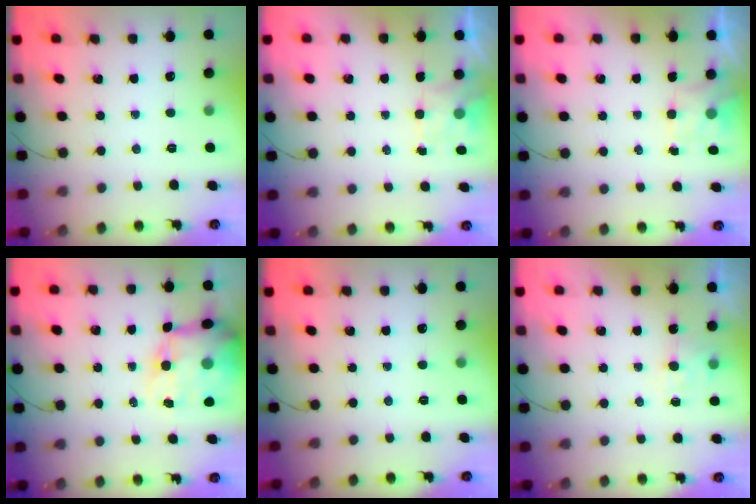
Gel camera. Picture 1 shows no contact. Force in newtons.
{"total": 2.0, "press": 1.6, "slide": 1.2}
{"total": 2.0, "press": 1.6, "slide": 1.2}
{"total": 13.1, "press": 12.6, "slide": 3.7}
{"total": 0.0}
{"total": 2.6, "press": 2.4, "slide": 1.1}